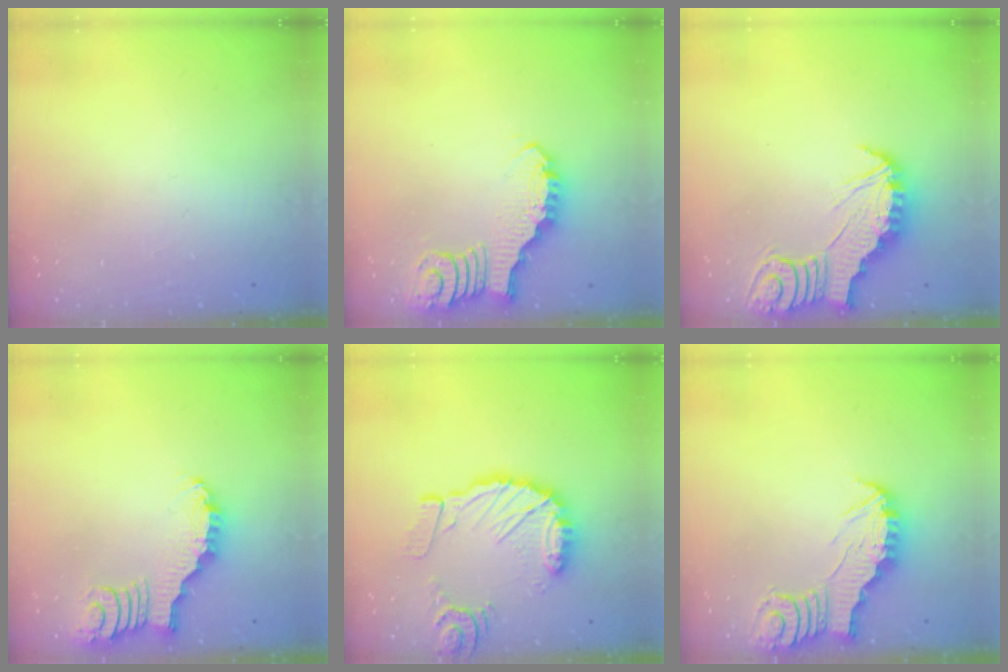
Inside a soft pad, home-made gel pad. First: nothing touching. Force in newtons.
{"total": 3.2, "press": 3.2, "slide": 0.3}
{"total": 2.8, "press": 2.7, "slide": 0.3}
{"total": 2.2, "press": 2.2, "slide": 0.4}
{"total": 15.8, "press": 15.6, "slide": 1.9}
{"total": 3.0, "press": 3.0, "slide": 0.3}